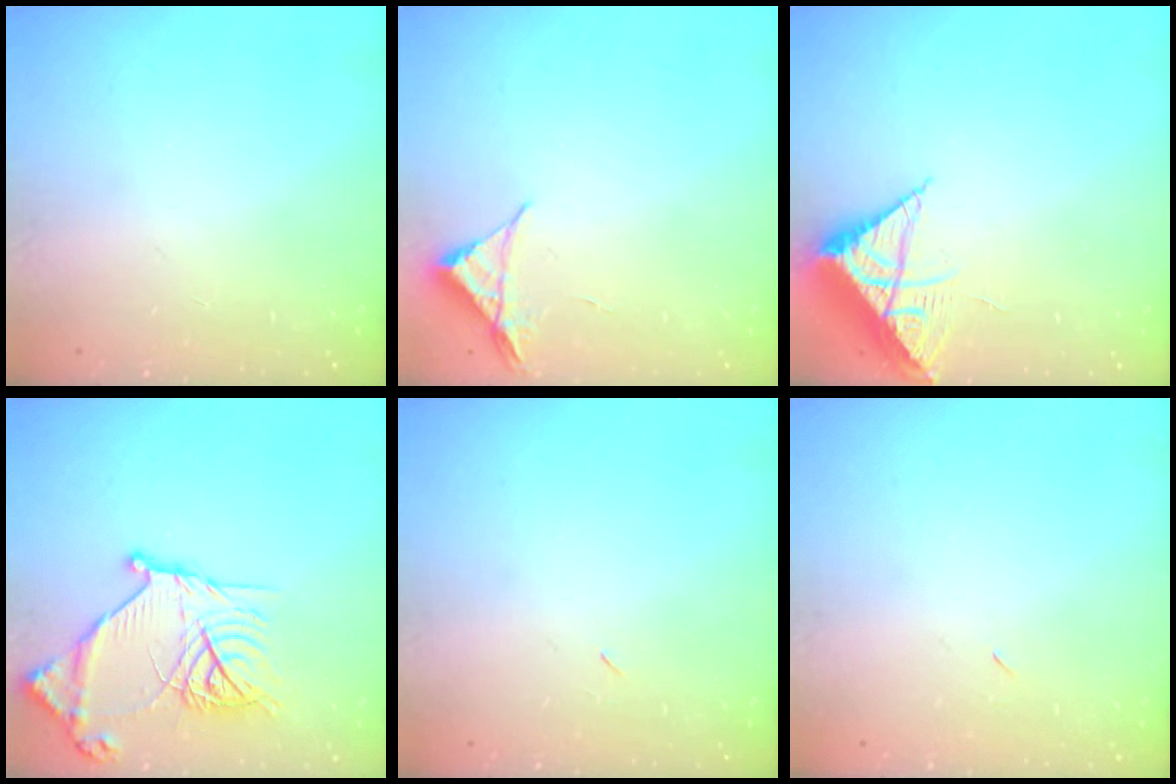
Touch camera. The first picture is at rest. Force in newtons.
{"total": 3.4, "press": 3.4, "slide": 0.6}
{"total": 8.3, "press": 8.3, "slide": 0.3}
{"total": 18.8, "press": 18.7, "slide": 2.0}
{"total": 2.2, "press": 1.8, "slide": 1.2}
{"total": 2.3, "press": 2.0, "slide": 1.2}